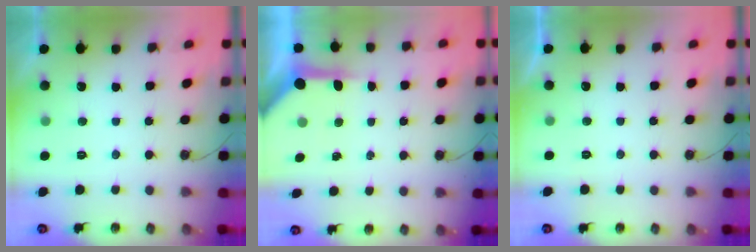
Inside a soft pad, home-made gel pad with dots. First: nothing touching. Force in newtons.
{"total": 6.3, "press": 6.2, "slide": 0.6}
{"total": 0.0}